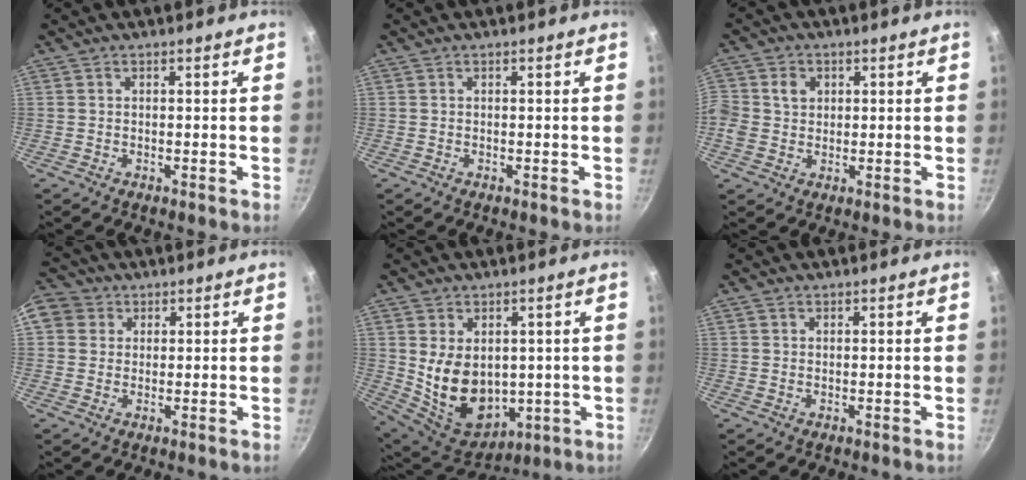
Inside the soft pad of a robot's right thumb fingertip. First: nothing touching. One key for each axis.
{"total": 0.0}
{"total": 6.2, "fx": 0.9, "fy": 5.6, "fz": 2.7, "tx": -0.045, "ty": 0.006, "tz": 0.006}
{"total": 8.8, "fx": 2.9, "fy": 7.8, "fz": 3.2, "tx": -0.054, "ty": 0.017, "tz": 0.043}
{"total": 14.1, "fx": 1.2, "fy": 10.1, "fz": 9.7, "tx": -0.140, "ty": -0.032, "tz": 0.055}
{"total": 0.8, "fx": 0.5, "fy": 0.6, "fz": 0.2, "tx": -0.001, "ty": -0.002, "tz": 0.008}